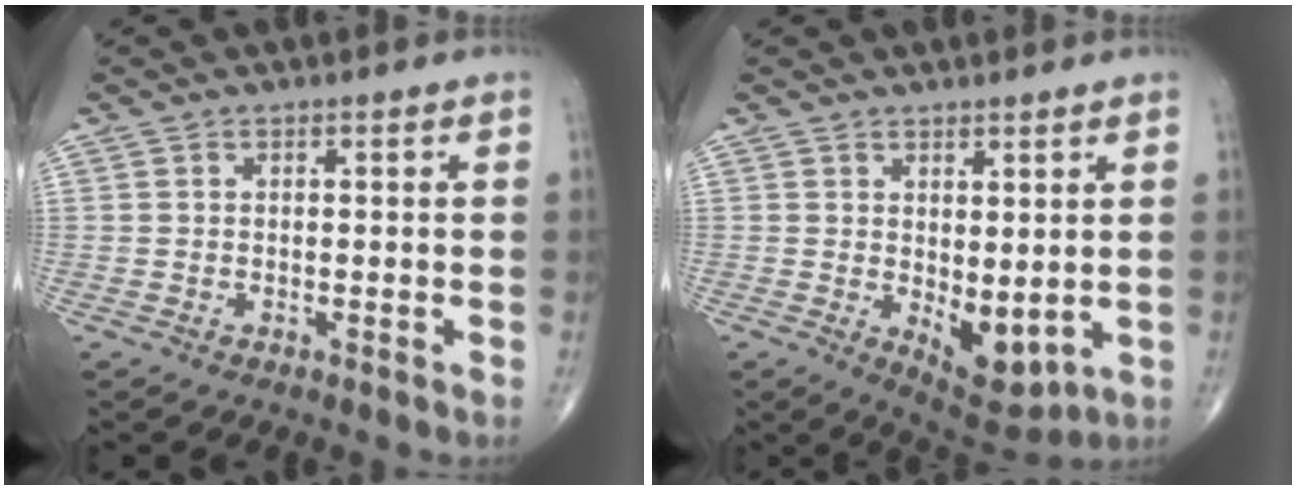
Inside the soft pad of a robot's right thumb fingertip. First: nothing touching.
{"total": 7.4, "force": [0.0, 3.6, 6.5], "torque": [-0.077, -0.018, 0.017]}